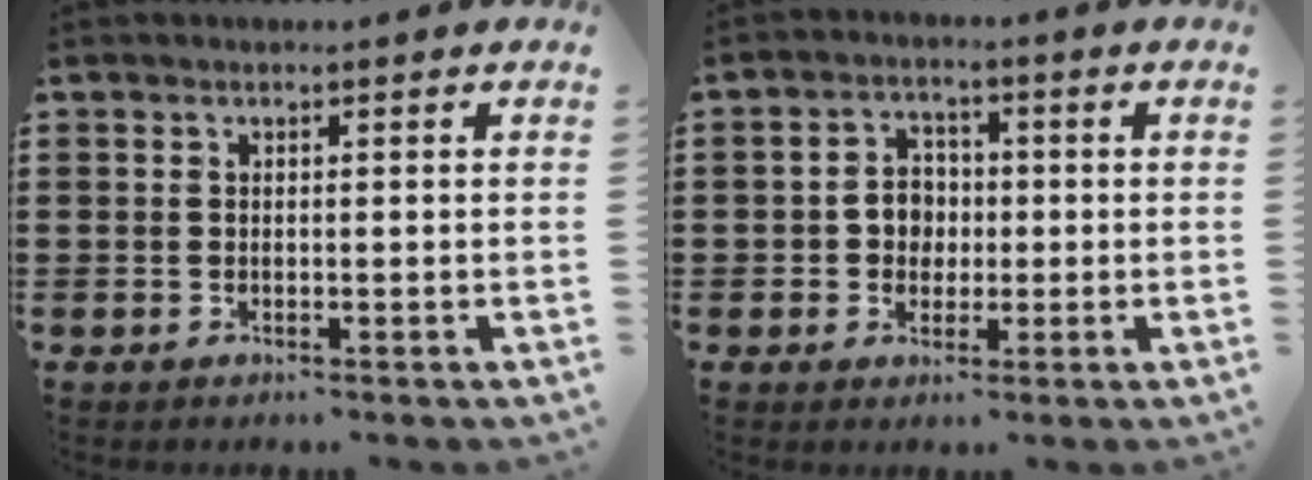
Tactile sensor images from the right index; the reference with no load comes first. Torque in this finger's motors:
{"motor_torque": [0.63, 0.43, 0.57, 0.11]}